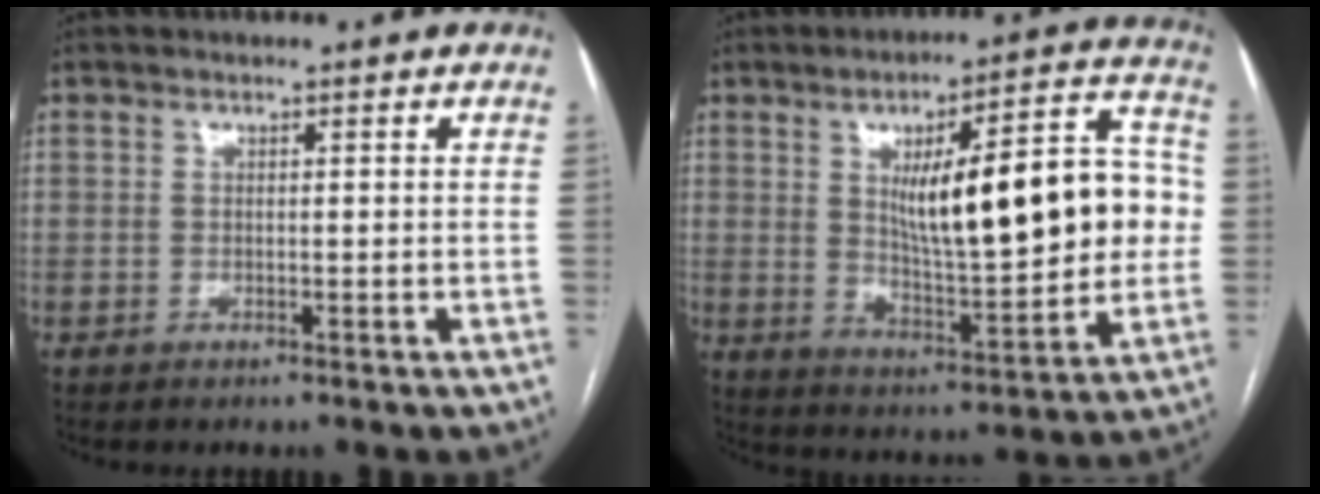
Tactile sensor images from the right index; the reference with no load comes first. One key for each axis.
{"total": 19.9, "fx": 2.3, "fy": 4.9, "fz": 19.1, "tx": -0.279, "ty": 0.024, "tz": 0.044}